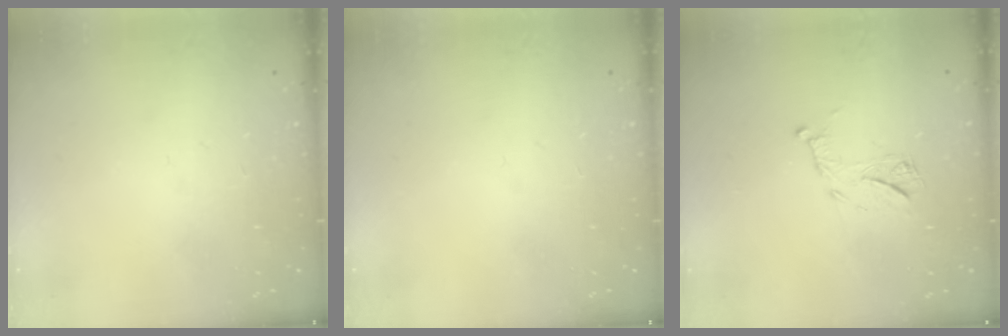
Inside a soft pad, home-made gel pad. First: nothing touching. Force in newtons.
{"total": 0.0}
{"total": 10.1, "press": 10.1, "slide": 0.5}